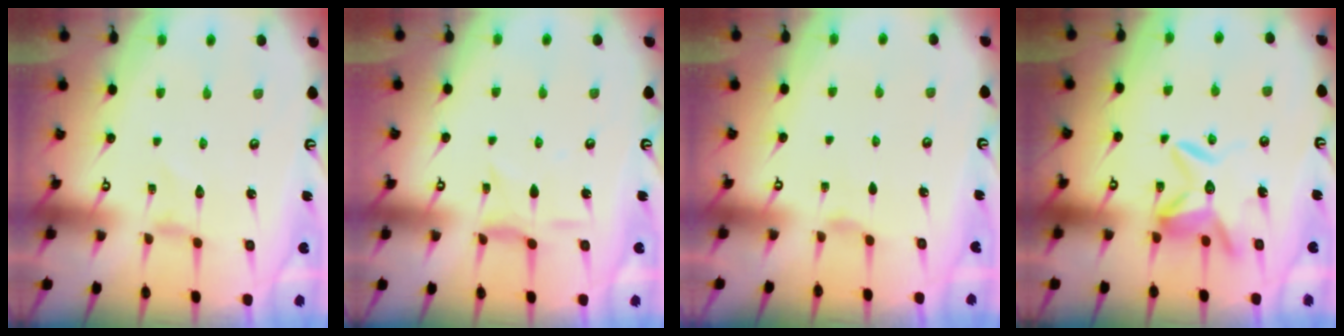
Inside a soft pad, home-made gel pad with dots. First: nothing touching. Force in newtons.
{"total": 3.7, "press": 3.6, "slide": 0.6}
{"total": 0.8, "press": 0.7, "slide": 0.3}
{"total": 10.8, "press": 10.8, "slide": 0.9}